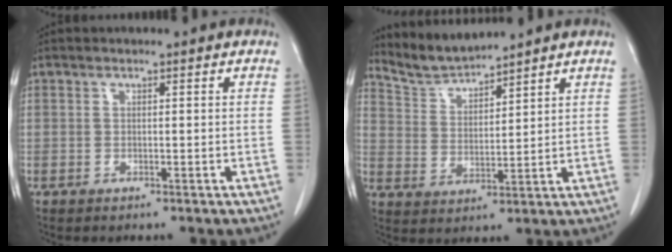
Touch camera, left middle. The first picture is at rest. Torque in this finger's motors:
{"motor_torque": [-0.06, -0.12, -0.02, -0.01]}